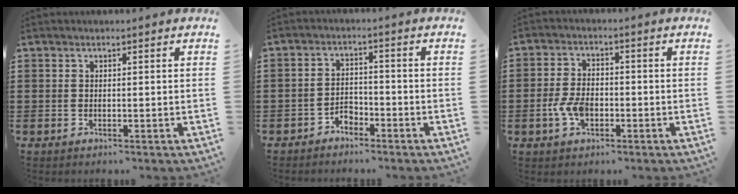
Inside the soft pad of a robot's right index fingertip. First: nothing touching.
{"total": 2.6, "force": [-2.3, 1.0, 0.3], "torque": [-0.013, 0.003, -0.050]}
{"total": 4.5, "force": [-1.4, 2.7, 3.2], "torque": [-0.080, -0.002, -0.029]}